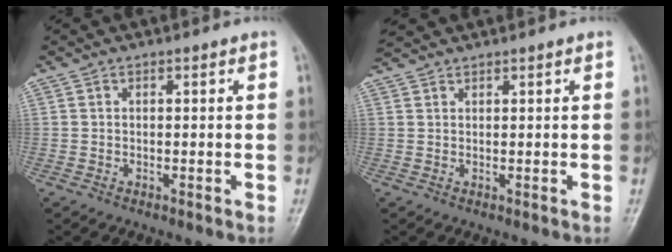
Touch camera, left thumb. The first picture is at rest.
{"total": 2.5, "force": [2.4, 0.3, 0.6], "torque": [-0.011, 0.017, 0.048]}